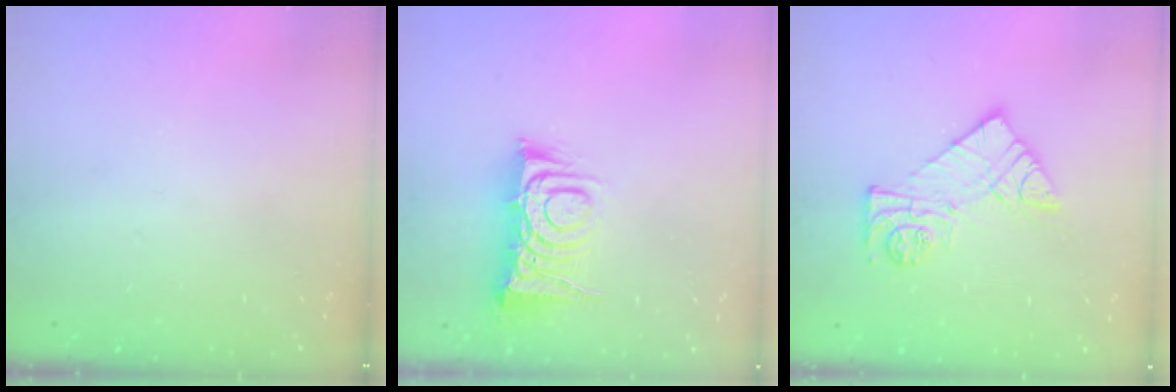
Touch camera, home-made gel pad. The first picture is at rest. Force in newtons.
{"total": 9.8, "press": 9.8, "slide": 1.1}
{"total": 11.2, "press": 11.2, "slide": 0.8}